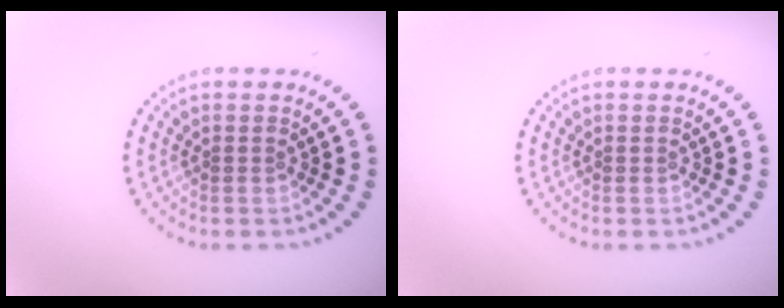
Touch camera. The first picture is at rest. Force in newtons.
{"total": 0.0}